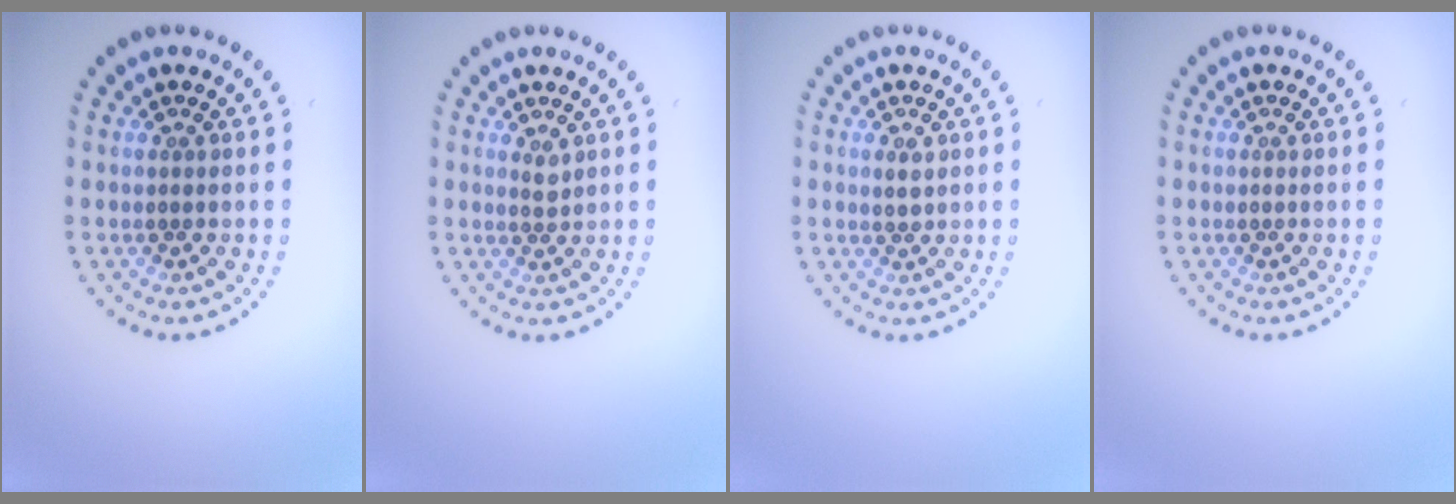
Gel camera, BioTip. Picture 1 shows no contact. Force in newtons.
{"total": 0.9, "press": 0.6, "slide": 0.6}
{"total": 1.1, "press": 1.0, "slide": 0.3}
{"total": 0.0}